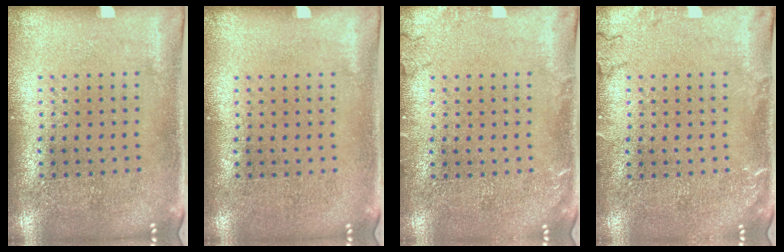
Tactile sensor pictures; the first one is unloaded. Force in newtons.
{"total": 0.0}
{"total": 1.1, "press": 1.0, "slide": 0.3}
{"total": 1.3, "press": 1.3, "slide": 0.3}